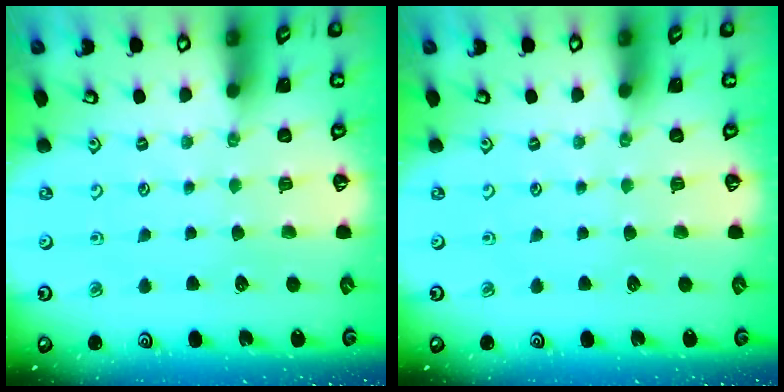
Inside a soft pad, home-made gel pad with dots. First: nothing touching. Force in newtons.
{"total": 0.0}